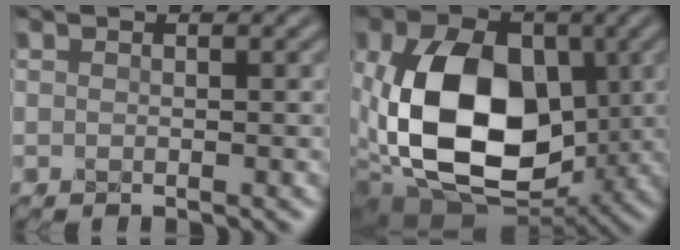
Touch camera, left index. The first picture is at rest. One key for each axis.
{"total": 14.9, "fx": -1.2, "fy": 9.7, "fz": 11.3, "tx": -0.226, "ty": -0.024, "tz": -0.026}